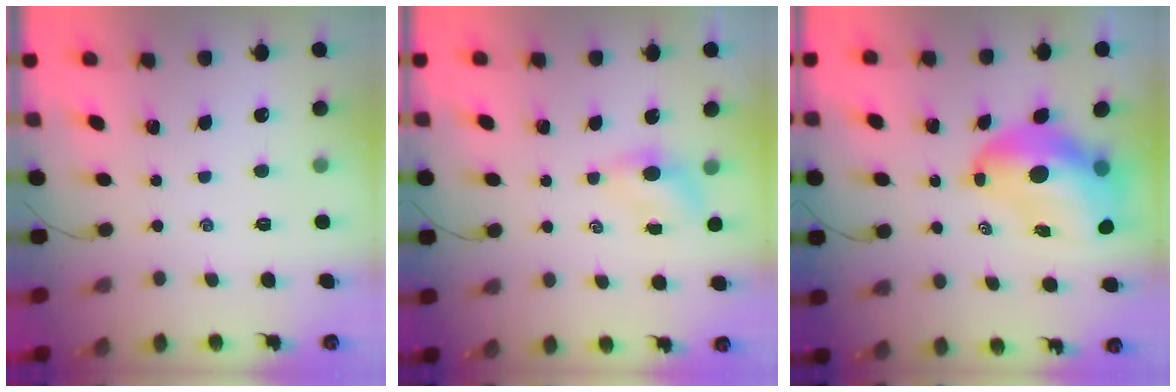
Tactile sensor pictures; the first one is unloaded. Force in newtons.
{"total": 3.9, "press": 3.8, "slide": 1.0}
{"total": 13.7, "press": 13.2, "slide": 3.7}